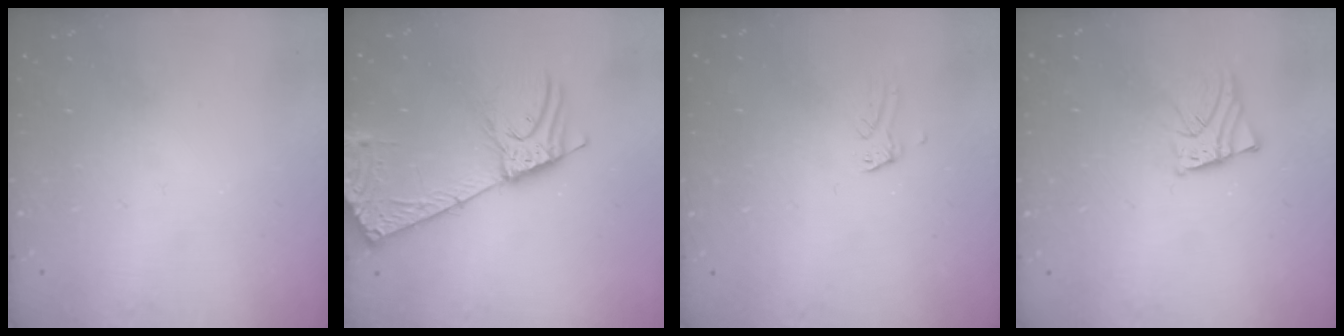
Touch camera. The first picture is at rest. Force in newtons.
{"total": 12.6, "press": 12.2, "slide": 3.1}
{"total": 0.0}
{"total": 2.1, "press": 2.1, "slide": 0.2}